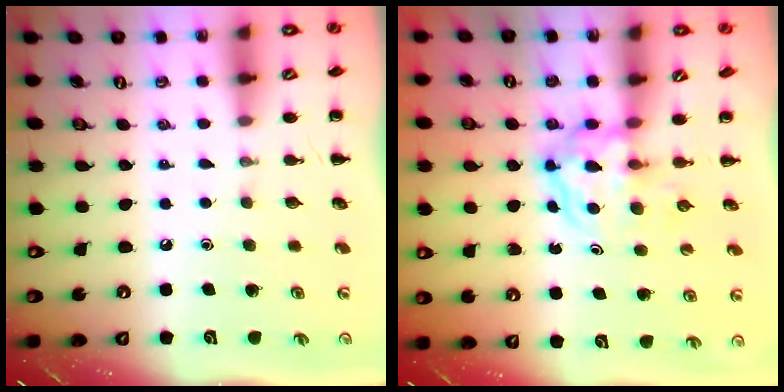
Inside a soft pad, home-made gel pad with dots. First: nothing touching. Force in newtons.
{"total": 3.8, "press": 3.8, "slide": 0.5}